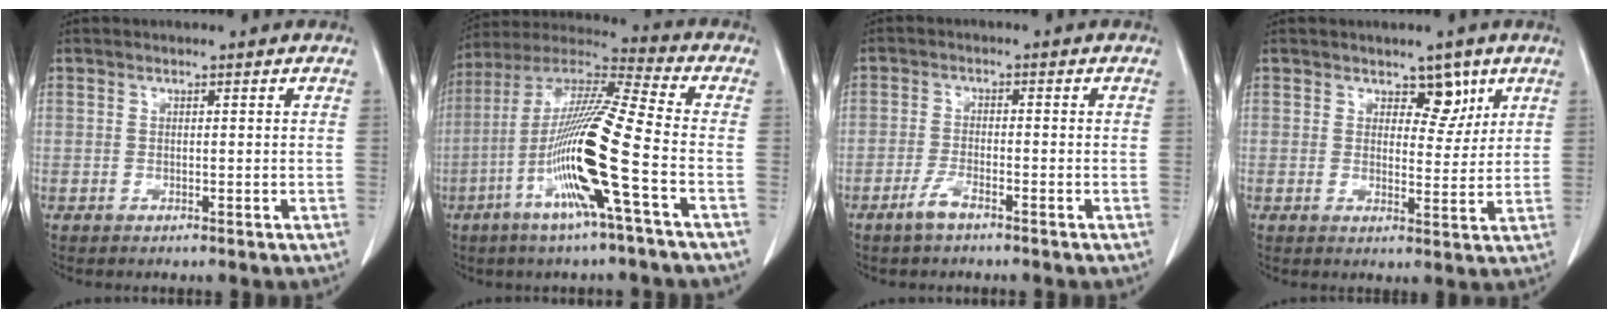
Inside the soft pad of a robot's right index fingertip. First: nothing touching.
{"total": 17.3, "force": [-5.6, -0.7, 16.3], "torque": [-0.326, -0.009, -0.117]}
{"total": 3.0, "force": [-2.2, 0.5, 2.0], "torque": [-0.043, -0.002, -0.043]}
{"total": 4.1, "force": [2.6, 2.3, 2.3], "torque": [-0.018, -0.004, 0.037]}